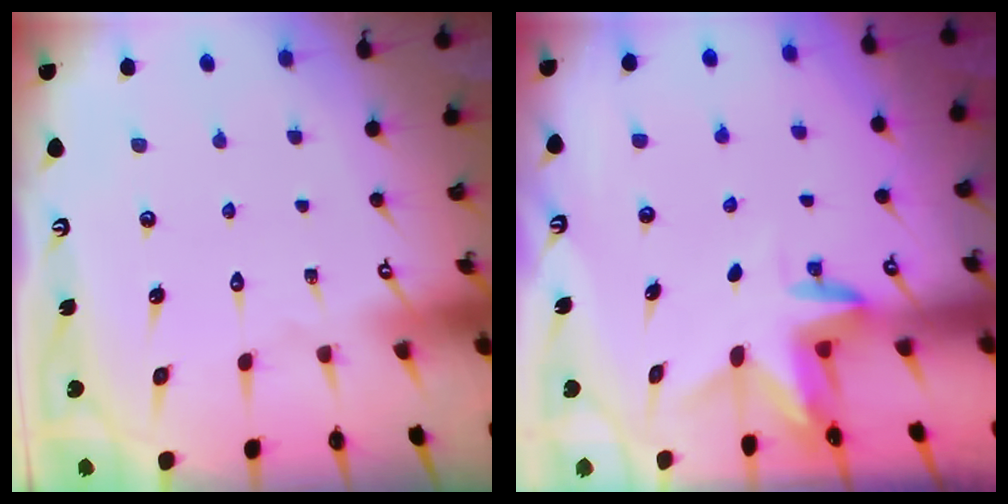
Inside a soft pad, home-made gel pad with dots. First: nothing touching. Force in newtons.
{"total": 3.3, "press": 3.3, "slide": 0.3}